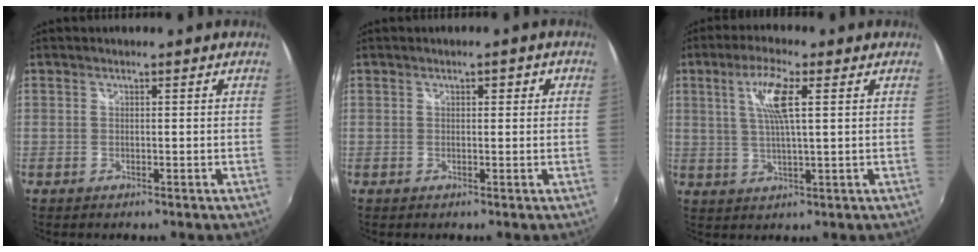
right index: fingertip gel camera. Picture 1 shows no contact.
{"total": 1.7, "force": [0.4, 1.0, 1.3], "torque": [-0.016, 0.006, 0.005]}
{"total": 7.3, "force": [2.3, 1.0, 6.9], "torque": [-0.134, 0.003, 0.044]}